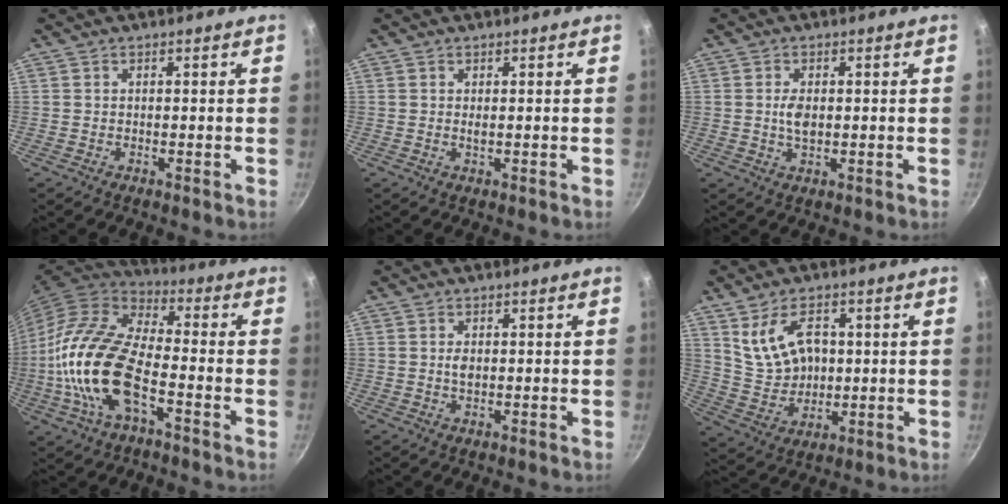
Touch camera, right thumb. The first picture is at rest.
{"total": 0.8, "force": [0.1, 0.3, 0.7], "torque": [-0.013, -0.002, 0.005]}
{"total": 4.4, "force": [0.2, 2.5, 3.6], "torque": [-0.062, -0.004, 0.006]}
{"total": 19.1, "force": [-5.1, 8.9, 16.1], "torque": [-0.333, 0.029, -0.099]}
{"total": 1.9, "force": [0.2, 1.1, 1.5], "torque": [-0.025, -0.002, 0.004]}
{"total": 10.8, "force": [3.2, 7.4, 7.2], "torque": [-0.106, -0.005, 0.076]}